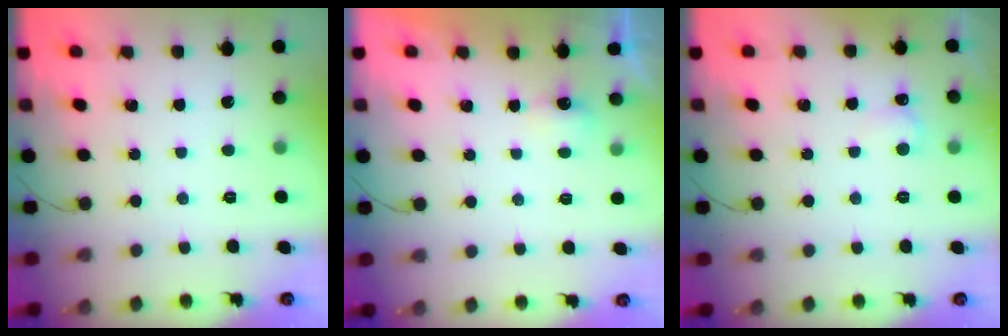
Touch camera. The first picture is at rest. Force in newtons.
{"total": 2.4, "press": 2.3, "slide": 0.6}
{"total": 3.5, "press": 3.4, "slide": 1.0}